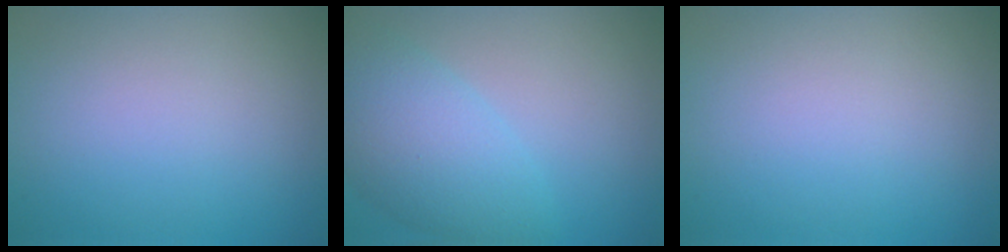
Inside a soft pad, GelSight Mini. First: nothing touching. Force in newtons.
{"total": 5.8, "press": 5.8, "slide": 0.2}
{"total": 0.0}